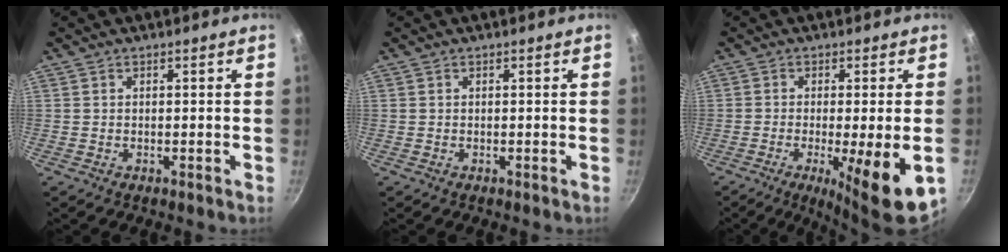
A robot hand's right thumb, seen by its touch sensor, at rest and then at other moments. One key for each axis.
{"total": 0.0}
{"total": 11.4, "fx": -3.3, "fy": 1.9, "fz": 10.8, "tx": -0.166, "ty": -0.007, "tz": -0.043}